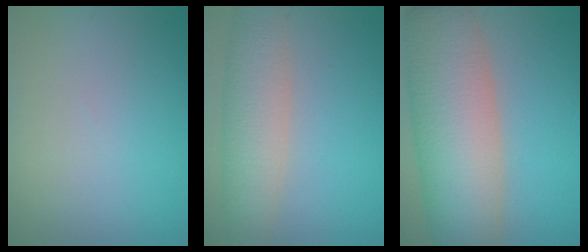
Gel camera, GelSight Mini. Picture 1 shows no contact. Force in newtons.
{"total": 5.6, "press": 5.5, "slide": 0.7}
{"total": 12.1, "press": 12.1, "slide": 0.6}